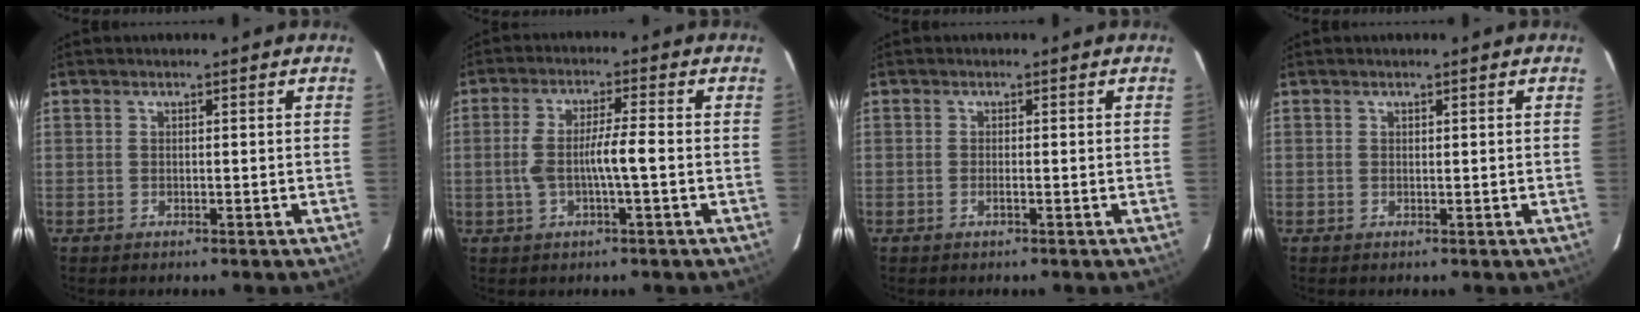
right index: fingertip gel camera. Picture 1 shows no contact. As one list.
[{"total": 5.9, "force": [-0.9, 0.4, 5.8], "torque": [-0.117, 0.008, -0.014]}, {"total": 0.7, "force": [-0.3, 0.0, 0.6], "torque": [-0.015, 0.000, -0.005]}, {"total": 0.0}]